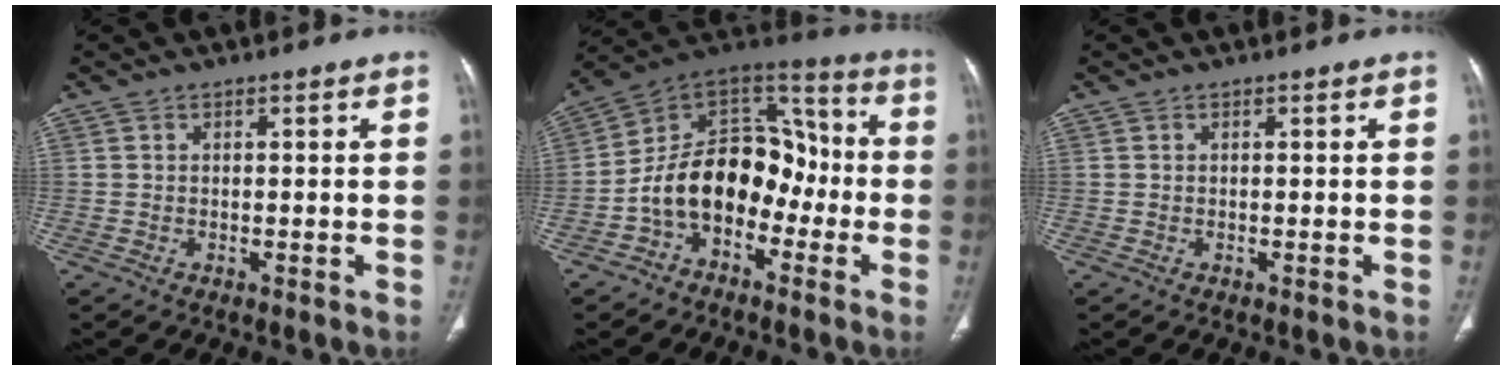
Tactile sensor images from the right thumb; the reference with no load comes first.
{"total": 16.7, "force": [-5.0, 11.5, 11.0], "torque": [-0.148, 0.079, -0.096]}
{"total": 0.0}